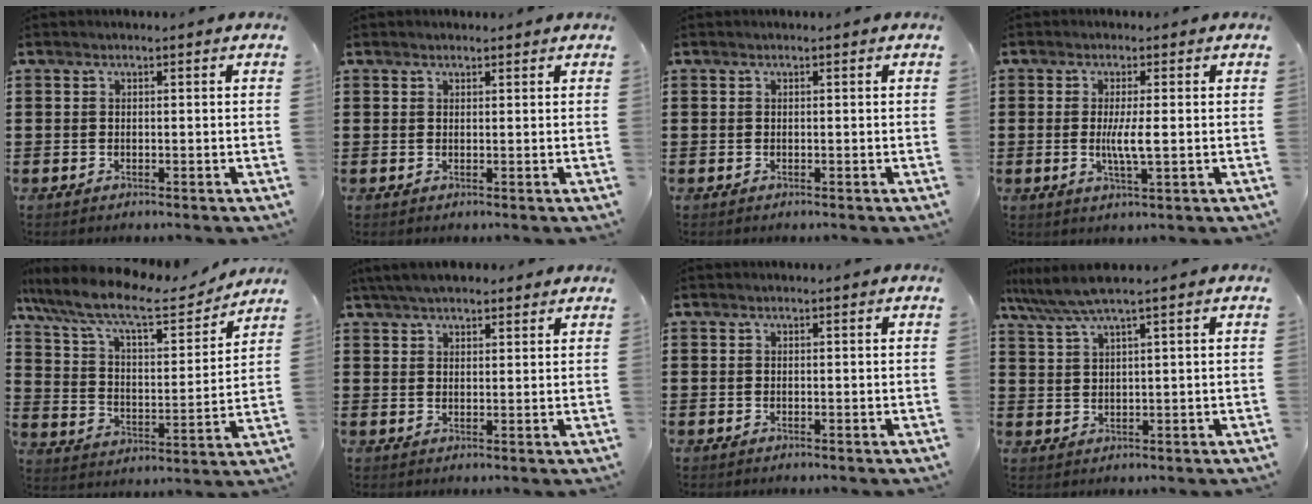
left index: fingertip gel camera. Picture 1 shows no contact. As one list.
[{"total": 0.8, "force": [0.7, 0.3, 0.2], "torque": [-0.004, 0.002, 0.015]}, {"total": 0.0}, {"total": 4.3, "force": [0.0, 0.5, 4.3], "torque": [-0.083, -0.007, -0.004]}, {"total": 10.7, "force": [8.9, 1.7, 5.6], "torque": [-0.143, -0.051, 0.149]}, {"total": 4.4, "force": [3.9, 1.1, 1.9], "torque": [-0.045, 0.000, 0.073]}, {"total": 0.0}, {"total": 4.5, "force": [3.1, -0.1, 3.3], "torque": [-0.080, -0.009, 0.051]}]